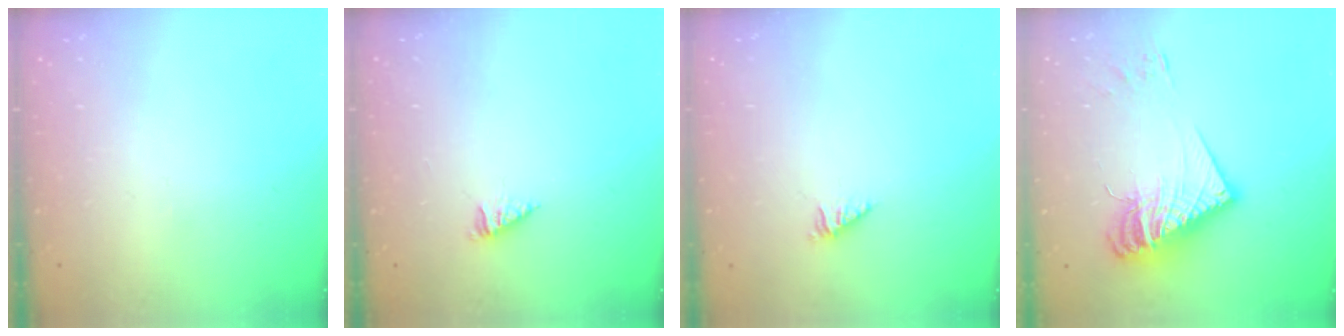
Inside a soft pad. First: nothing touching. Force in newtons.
{"total": 1.4, "press": 1.4, "slide": 0.2}
{"total": 1.5, "press": 1.5, "slide": 0.3}
{"total": 14.7, "press": 14.6, "slide": 1.2}